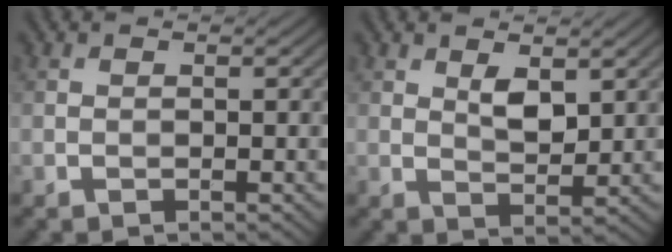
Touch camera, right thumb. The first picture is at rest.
{"total": 3.3, "force": [1.6, 1.5, 2.5], "torque": [-0.050, -0.007, 0.032]}